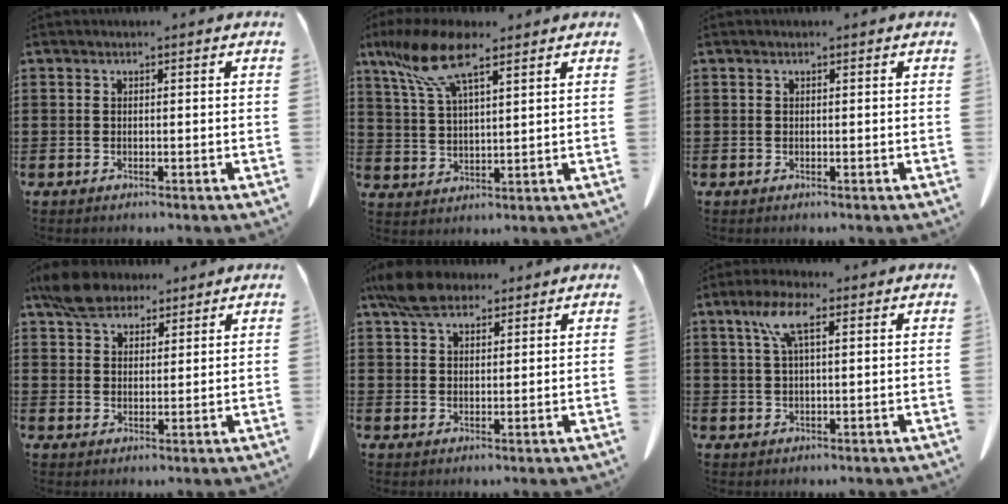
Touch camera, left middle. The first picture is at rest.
{"total": 10.0, "force": [6.6, 2.9, 6.9], "torque": [-0.166, -0.013, 0.118]}
{"total": 0.0}
{"total": 6.2, "force": [5.0, 3.0, 2.2], "torque": [-0.052, -0.001, 0.094]}
{"total": 6.1, "force": [4.6, 2.7, 3.0], "torque": [-0.073, 0.004, 0.088]}
{"total": 6.5, "force": [3.1, 1.8, 5.4], "torque": [-0.116, 0.010, 0.053]}